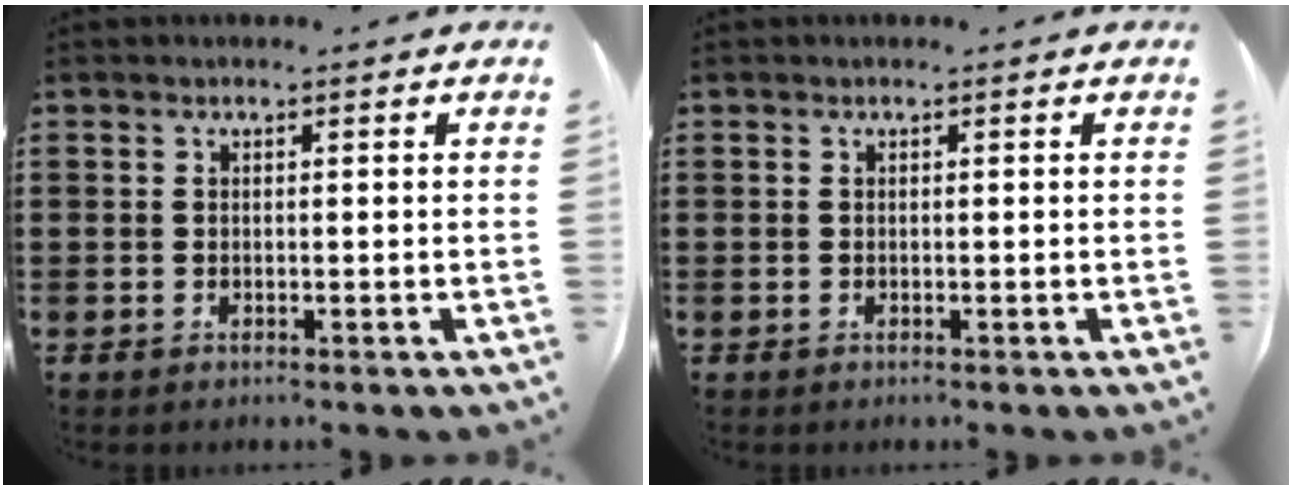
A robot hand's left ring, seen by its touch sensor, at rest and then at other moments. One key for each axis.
{"total": 0.0}